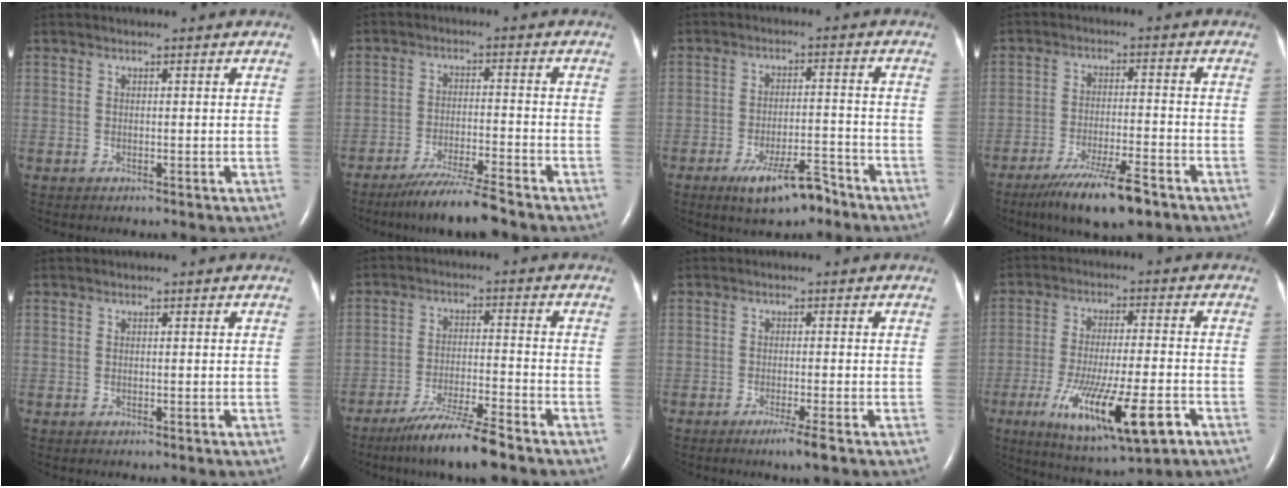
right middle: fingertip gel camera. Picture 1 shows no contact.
{"total": 7.6, "force": [-6.3, -0.5, 4.2], "torque": [-0.076, -0.027, -0.114]}
{"total": 7.6, "force": [-5.3, 2.0, 5.1], "torque": [-0.090, -0.005, -0.084]}
{"total": 10.5, "force": [-7.3, 1.3, 7.4], "torque": [-0.132, -0.025, -0.121]}
{"total": 0.0}
{"total": 8.7, "force": [-6.8, -0.3, 5.3], "torque": [-0.098, -0.030, -0.124]}
{"total": 2.1, "force": [-1.3, 0.0, 1.6], "torque": [-0.028, -0.004, -0.020]}
{"total": 15.4, "force": [-6.6, 2.3, 13.7], "torque": [-0.240, -0.035, -0.098]}